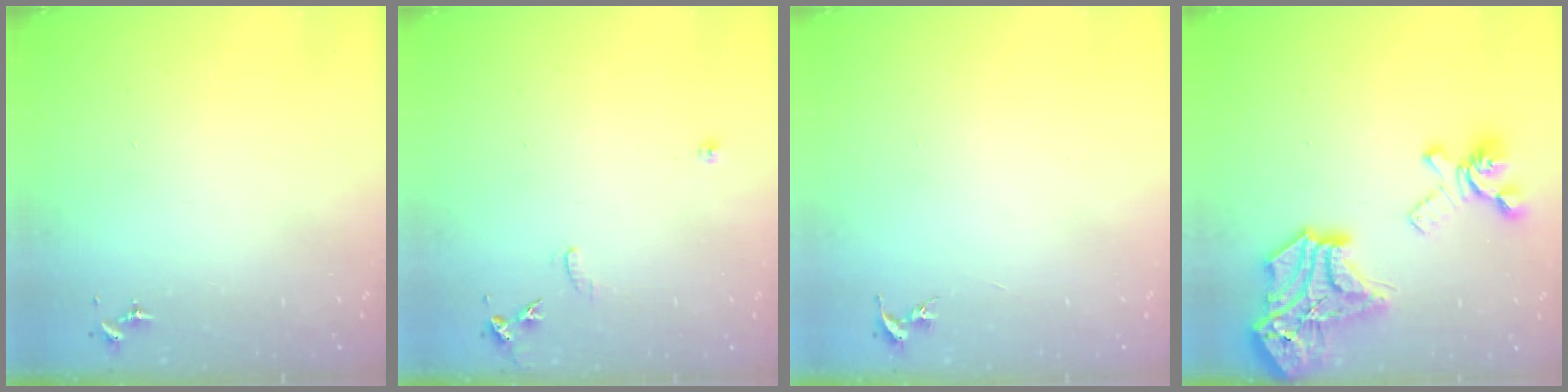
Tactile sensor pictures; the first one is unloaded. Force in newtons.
{"total": 7.5, "press": 7.5, "slide": 0.6}
{"total": 0.0}
{"total": 24.6, "press": 24.6, "slide": 0.7}